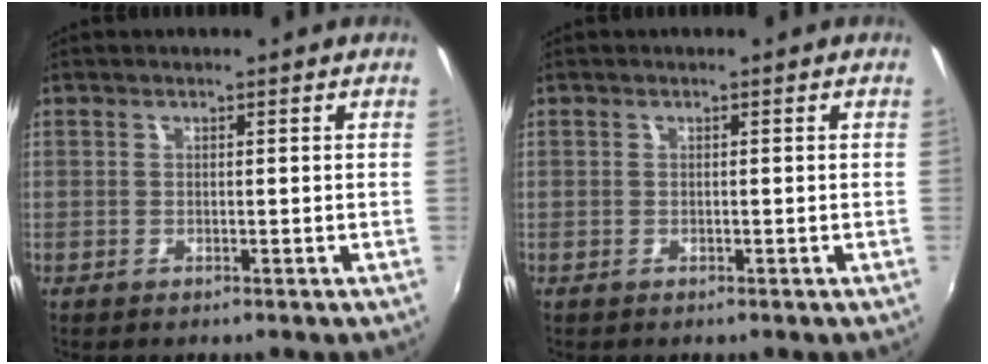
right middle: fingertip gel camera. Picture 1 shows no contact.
{"total": 0.0}